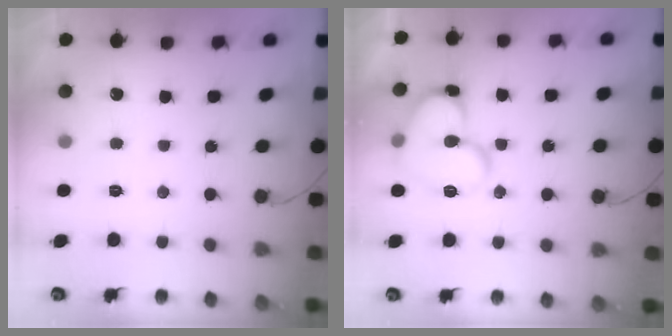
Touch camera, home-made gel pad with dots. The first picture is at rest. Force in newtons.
{"total": 15.9, "press": 15.7, "slide": 2.4}